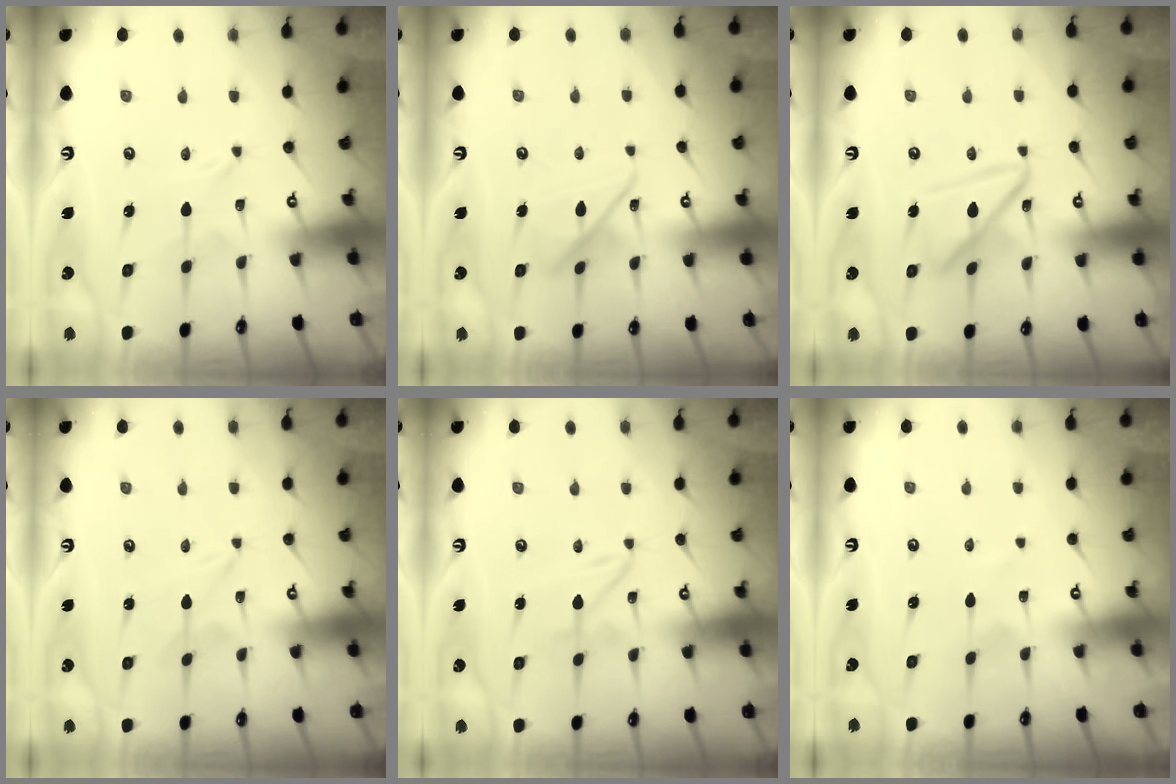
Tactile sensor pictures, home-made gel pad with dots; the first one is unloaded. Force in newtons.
{"total": 12.1, "press": 12.1, "slide": 1.2}
{"total": 13.6, "press": 13.5, "slide": 1.2}
{"total": 0.0}
{"total": 1.6, "press": 1.6, "slide": 0.0}
{"total": 1.0, "press": 1.0, "slide": 0.1}